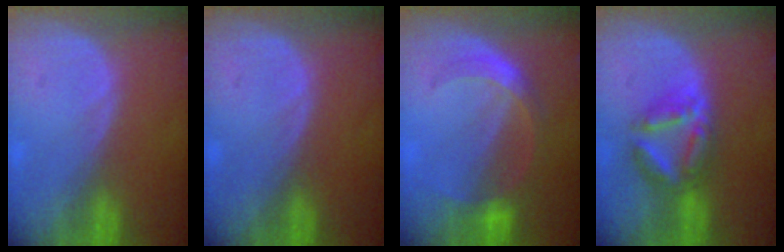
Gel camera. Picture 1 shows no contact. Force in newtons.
{"total": 0.0}
{"total": 5.6, "press": 5.3, "slide": 1.9}
{"total": 6.4, "press": 6.4, "slide": 0.3}